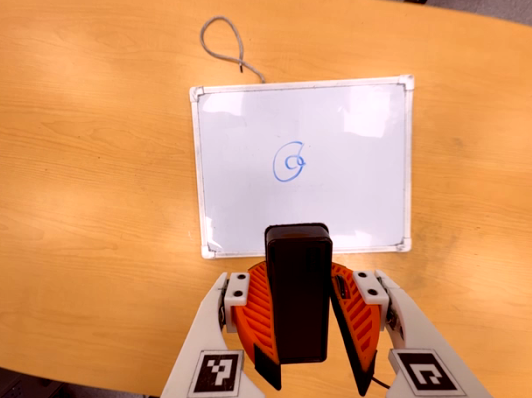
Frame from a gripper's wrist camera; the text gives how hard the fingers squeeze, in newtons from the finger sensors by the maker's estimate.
{"total": 7.9, "left": 8.8, "right": 7.0}